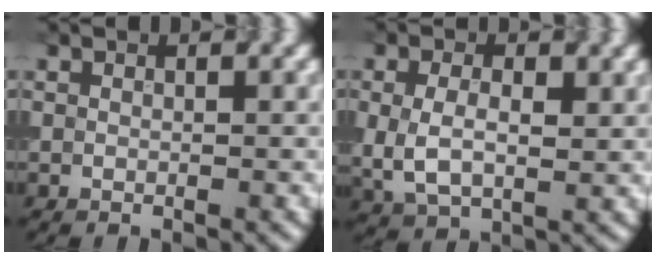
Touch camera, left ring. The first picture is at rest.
{"total": 4.6, "force": [0.4, 2.9, 3.6], "torque": [-0.078, -0.003, 0.009]}